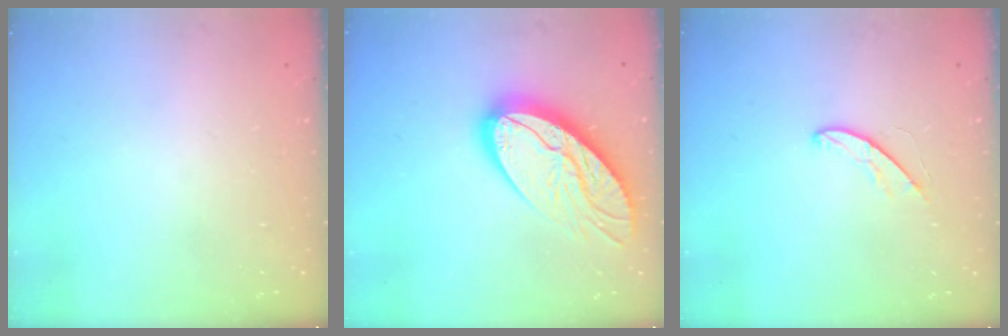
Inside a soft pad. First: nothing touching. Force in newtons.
{"total": 16.8, "press": 16.7, "slide": 1.5}
{"total": 4.6, "press": 4.6, "slide": 0.3}